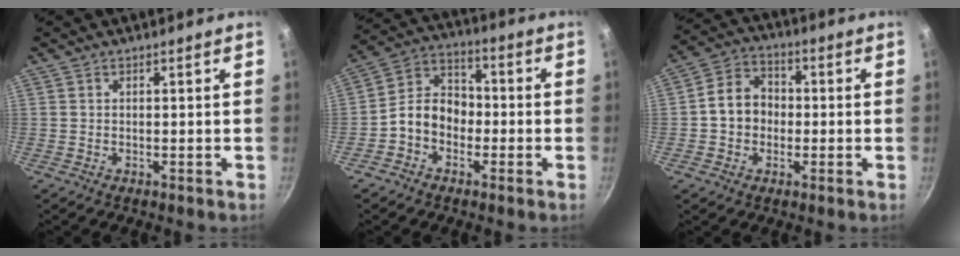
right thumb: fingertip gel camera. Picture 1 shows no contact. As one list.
[{"total": 9.0, "force": [-2.6, 7.0, 5.0], "torque": [-0.053, 0.043, -0.063]}, {"total": 8.7, "force": [-0.6, 7.2, 4.8], "torque": [-0.054, 0.024, -0.027]}]